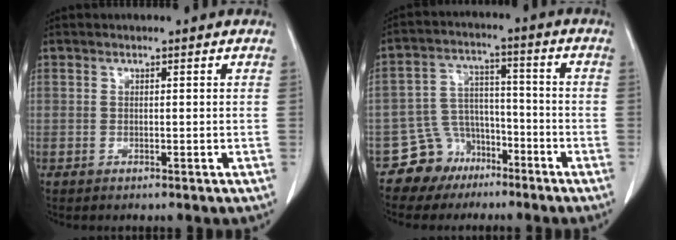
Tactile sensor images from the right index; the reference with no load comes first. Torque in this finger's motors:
{"motor_torque": [0.07, -0.36, -0.34, -0.18]}